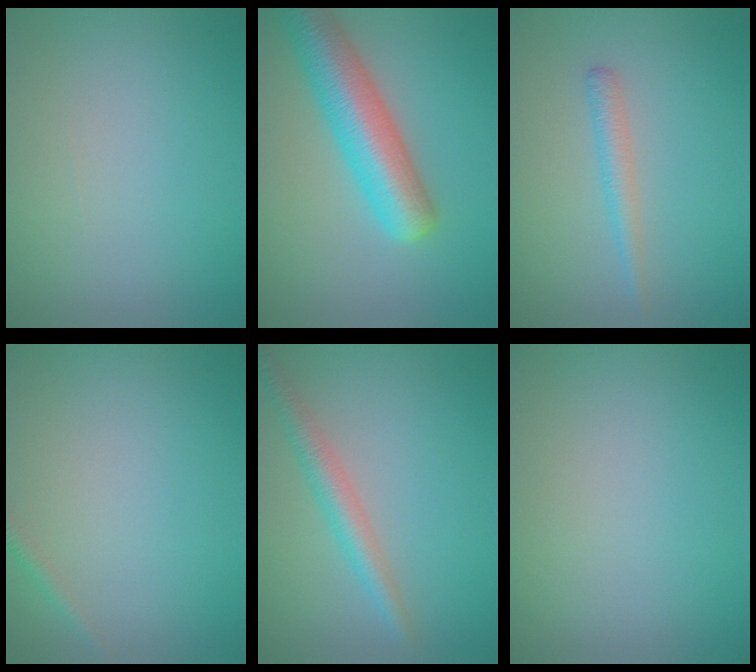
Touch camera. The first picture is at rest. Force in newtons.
{"total": 7.5, "press": 7.5, "slide": 0.4}
{"total": 1.7, "press": 1.7, "slide": 0.1}
{"total": 0.9, "press": 0.9, "slide": 0.0}
{"total": 2.9, "press": 2.9, "slide": 0.2}
{"total": 0.0}